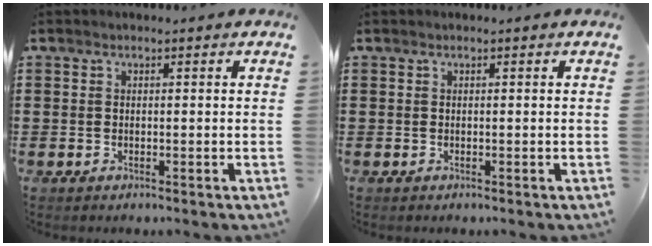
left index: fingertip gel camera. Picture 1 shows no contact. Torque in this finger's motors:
{"motor_torque": [0.03, 0.03, 0.00, 0.00]}